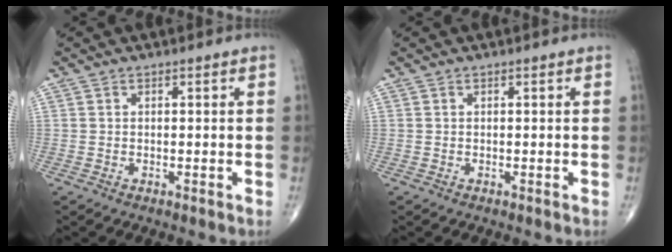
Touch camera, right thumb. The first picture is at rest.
{"total": 0.0}